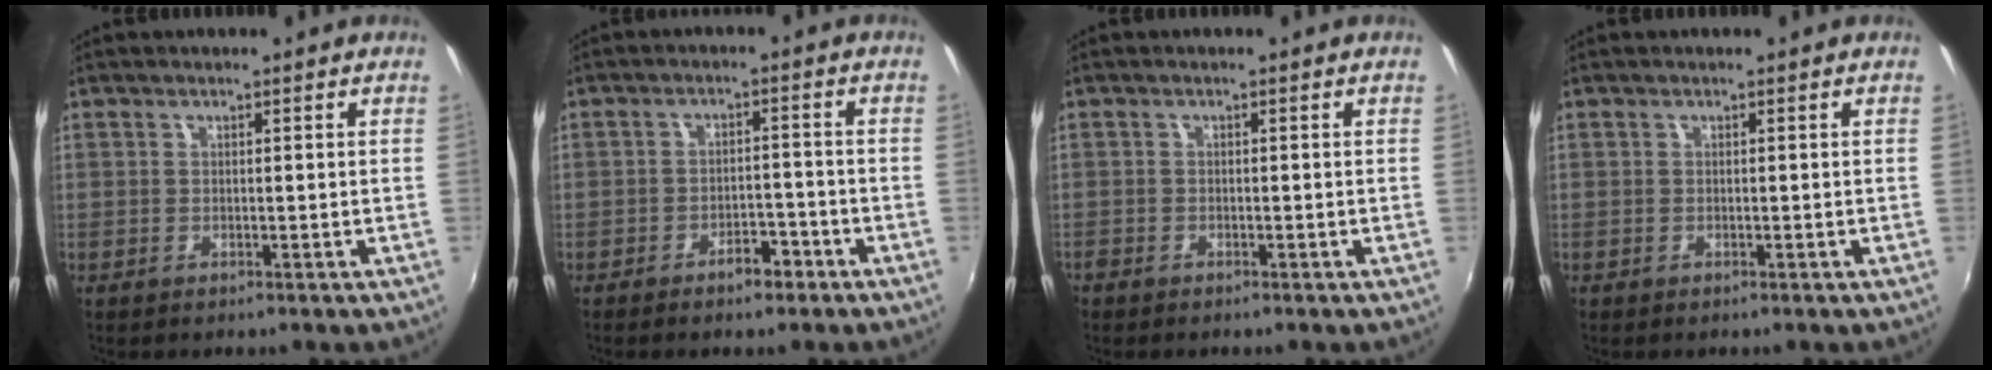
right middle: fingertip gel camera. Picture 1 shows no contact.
{"total": 4.1, "force": [-3.0, 1.7, 2.2], "torque": [-0.043, 0.006, -0.038]}
{"total": 1.3, "force": [-1.1, 0.6, 0.2], "torque": [-0.009, -0.004, -0.023]}
{"total": 0.0}